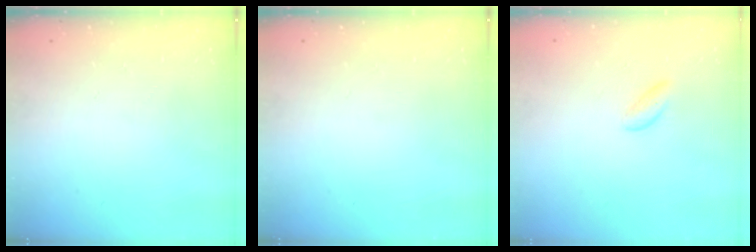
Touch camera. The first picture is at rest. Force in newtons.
{"total": 0.0}
{"total": 2.4, "press": 2.3, "slide": 0.7}